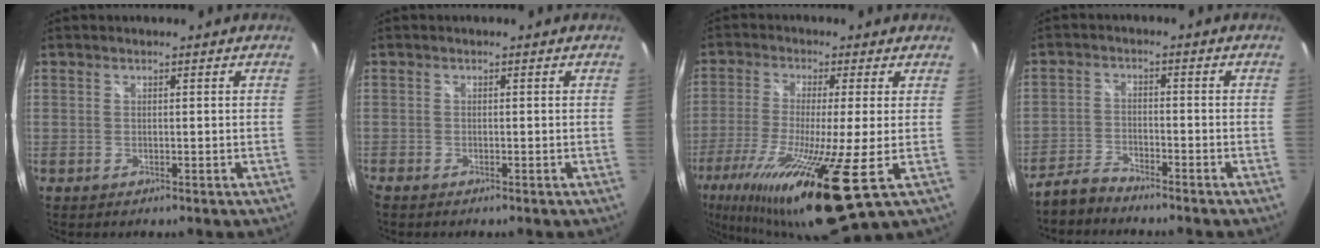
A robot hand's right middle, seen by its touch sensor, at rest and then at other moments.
{"total": 0.9, "force": [-0.9, 0.3, 0.2], "torque": [-0.006, -0.004, -0.021]}
{"total": 20.2, "force": [-8.5, 1.2, 18.2], "torque": [-0.366, -0.073, -0.150]}
{"total": 4.4, "force": [-4.1, 1.1, 1.2], "torque": [-0.034, 0.001, -0.084]}